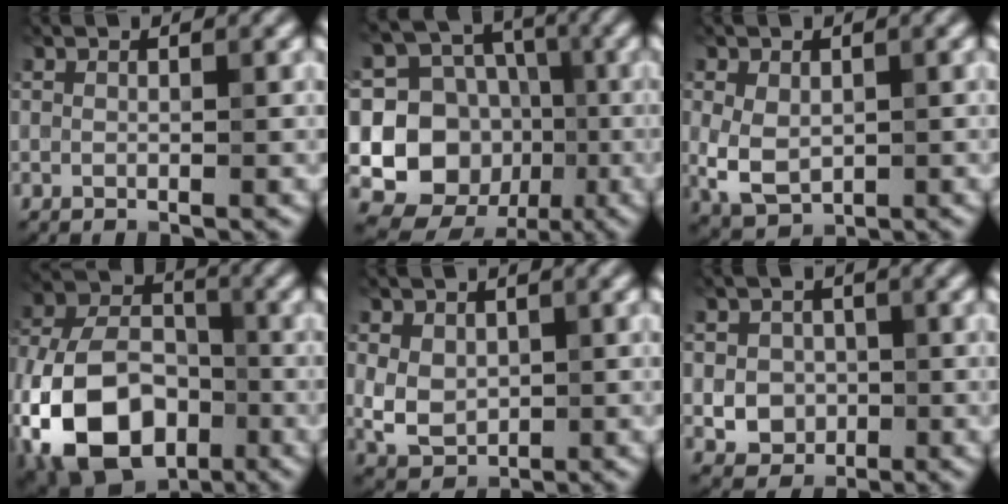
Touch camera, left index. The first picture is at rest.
{"total": 11.6, "force": [-1.2, 10.6, 4.6], "torque": [-0.092, 0.019, -0.041]}
{"total": 4.0, "force": [-0.1, 2.9, 2.8], "torque": [-0.059, -0.006, 0.002]}
{"total": 13.9, "force": [-5.6, 9.1, 8.9], "torque": [-0.186, -0.018, -0.113]}
{"total": 3.7, "force": [0.2, 2.9, 2.3], "torque": [-0.045, -0.005, 0.010]}
{"total": 3.4, "force": [-0.5, 3.0, 1.5], "torque": [-0.013, -0.004, -0.014]}